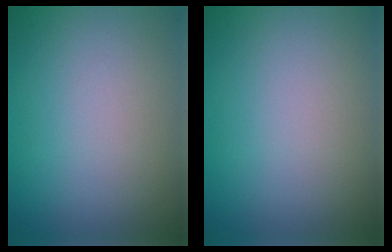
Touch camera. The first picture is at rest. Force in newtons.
{"total": 0.0}